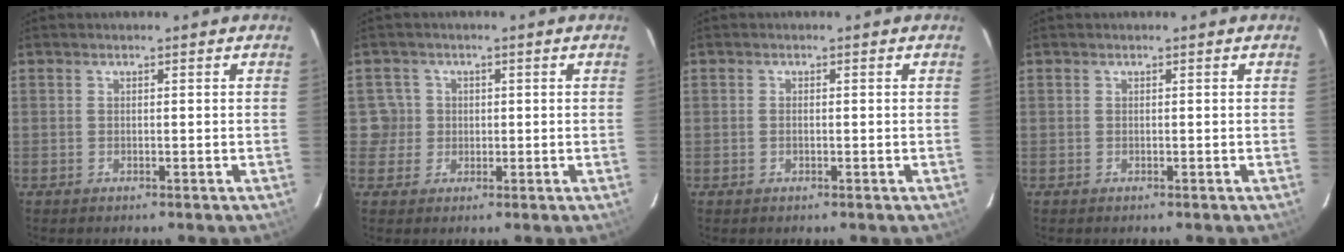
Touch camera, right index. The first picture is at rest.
{"total": 3.7, "force": [0.3, 3.7, 0.0], "torque": [0.019, 0.022, 0.006]}
{"total": 0.9, "force": [-0.1, 0.5, 0.8], "torque": [-0.015, 0.001, -0.003]}
{"total": 0.0}